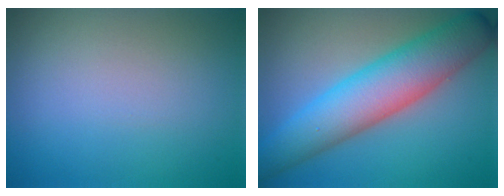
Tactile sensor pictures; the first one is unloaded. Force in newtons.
{"total": 8.4, "press": 8.4, "slide": 0.1}